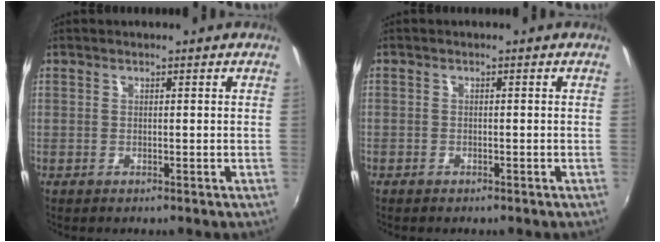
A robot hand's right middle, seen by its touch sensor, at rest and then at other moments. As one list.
[{"total": 1.3, "force": [-0.9, 0.9, 0.0], "torque": [-0.005, 0.004, -0.013]}]